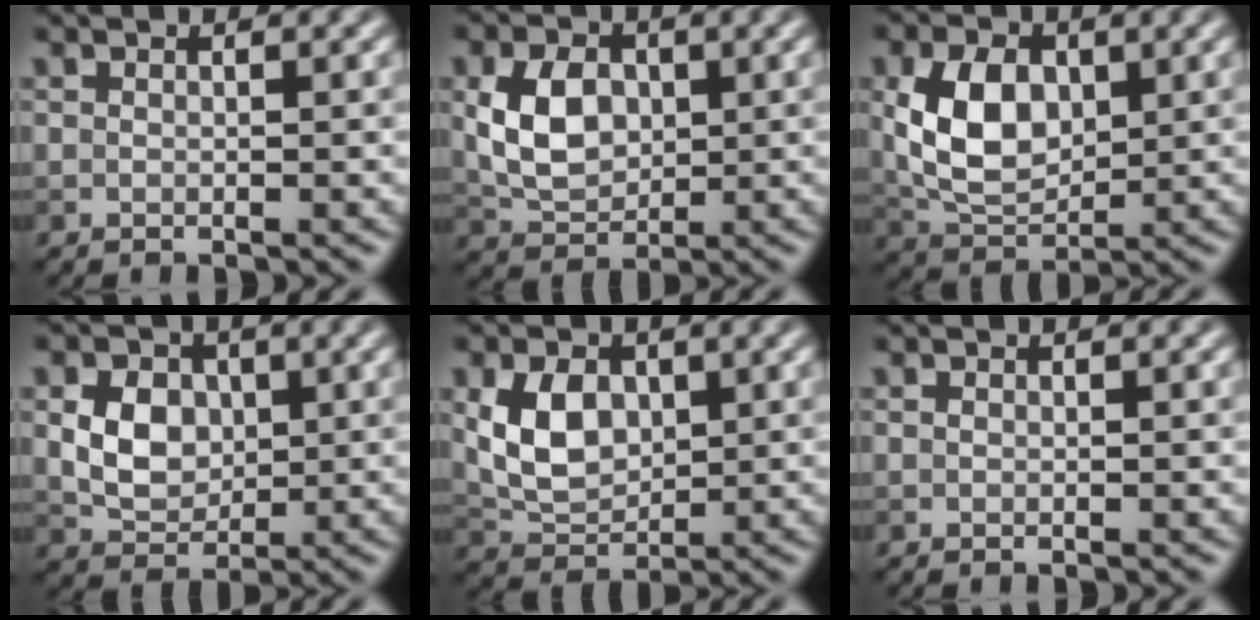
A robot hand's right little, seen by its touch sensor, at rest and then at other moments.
{"total": 5.0, "force": [0.5, 3.6, 3.5], "torque": [-0.077, 0.000, 0.010]}
{"total": 6.4, "force": [0.8, 4.3, 4.7], "torque": [-0.102, 0.000, 0.019]}
{"total": 4.2, "force": [0.5, 3.3, 2.7], "torque": [-0.053, -0.004, 0.007]}
{"total": 4.9, "force": [0.8, 3.4, 3.4], "torque": [-0.076, -0.002, 0.017]}
{"total": 0.0}